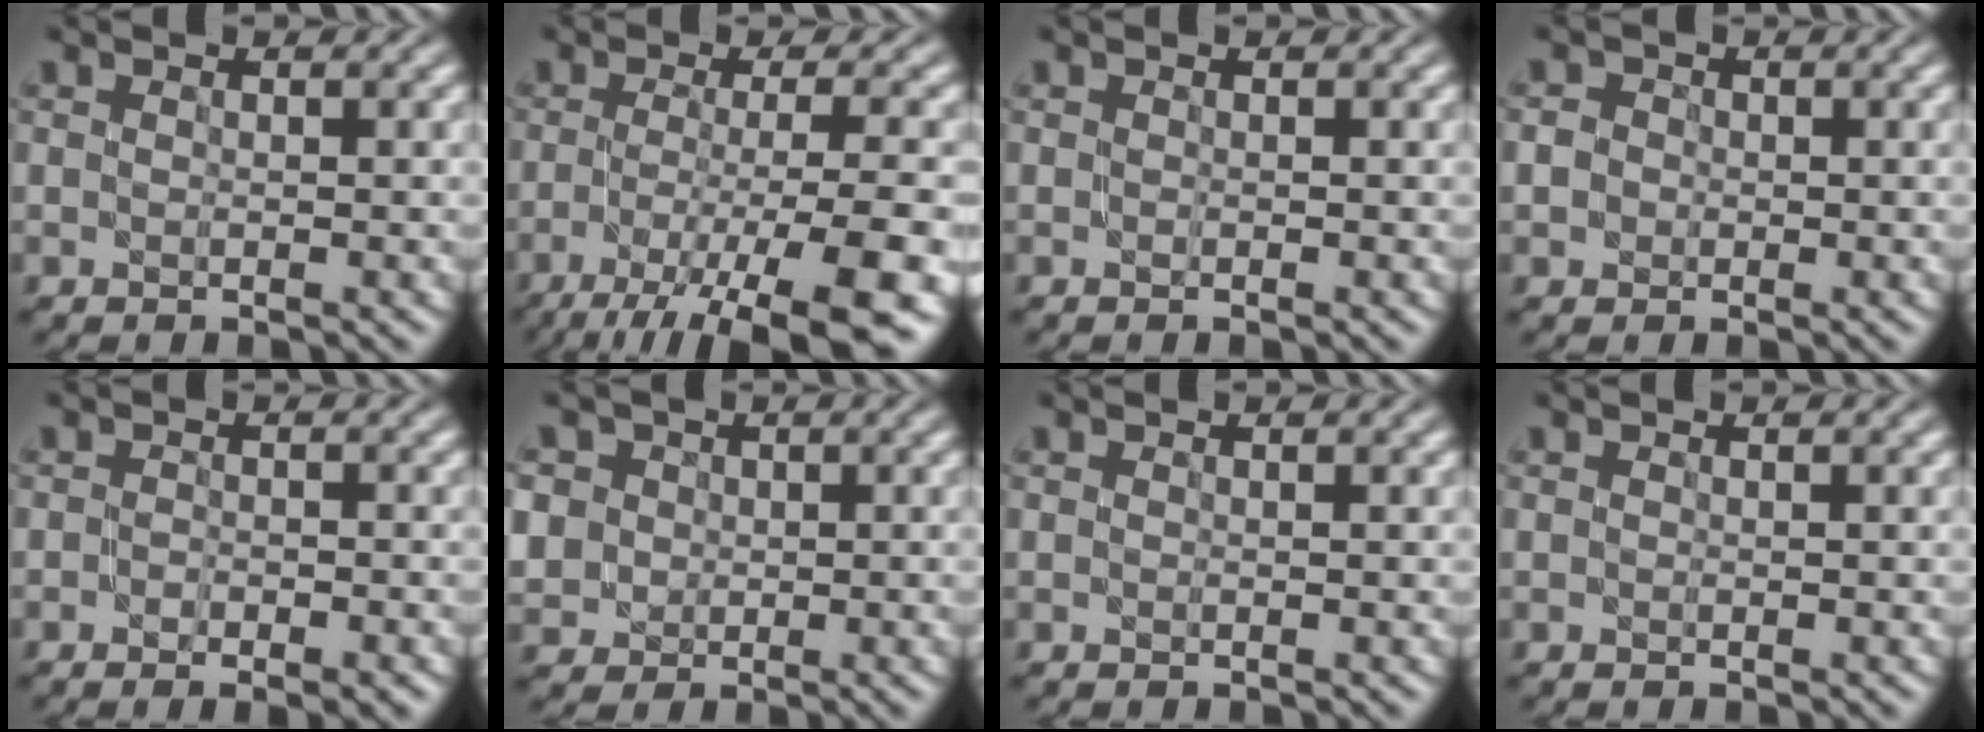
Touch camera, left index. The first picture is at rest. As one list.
[{"total": 10.5, "force": [-5.4, 2.4, 8.7], "torque": [-0.132, -0.018, -0.087]}, {"total": 0.0}, {"total": 1.7, "force": [0.2, 1.6, 0.7], "torque": [-0.004, 0.007, -0.004]}, {"total": 2.1, "force": [-1.1, 0.9, 1.6], "torque": [-0.018, -0.002, -0.014]}, {"total": 5.1, "force": [1.4, 4.5, 1.9], "torque": [-0.053, 0.019, 0.018]}, {"total": 0.0}, {"total": 0.0}]